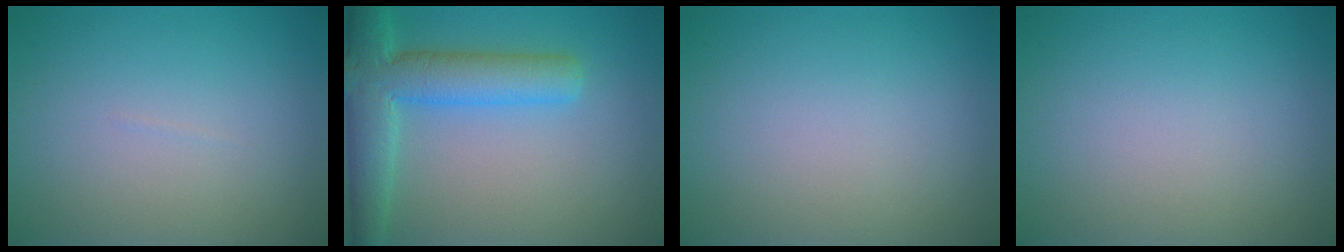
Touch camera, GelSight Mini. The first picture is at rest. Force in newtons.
{"total": 6.9, "press": 6.8, "slide": 0.4}
{"total": 0.0}
{"total": 0.0}